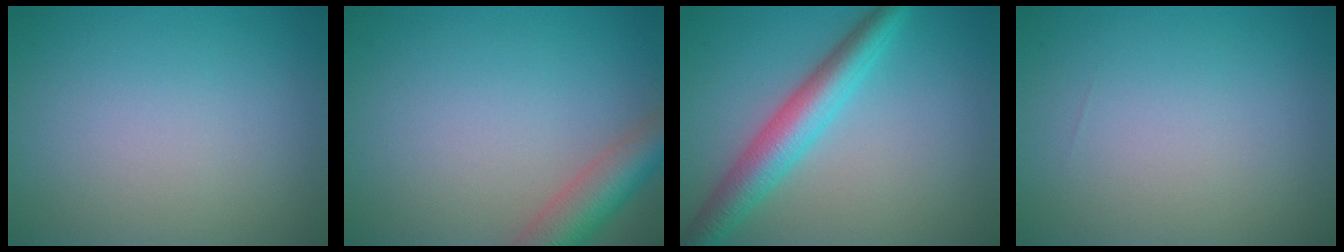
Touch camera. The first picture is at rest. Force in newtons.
{"total": 4.8, "press": 4.8, "slide": 0.3}
{"total": 5.3, "press": 5.3, "slide": 0.1}
{"total": 0.0}